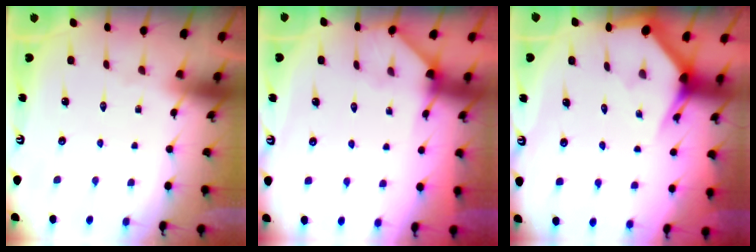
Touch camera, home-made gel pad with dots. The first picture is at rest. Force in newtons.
{"total": 2.8, "press": 2.8, "slide": 0.2}
{"total": 2.9, "press": 2.9, "slide": 0.0}